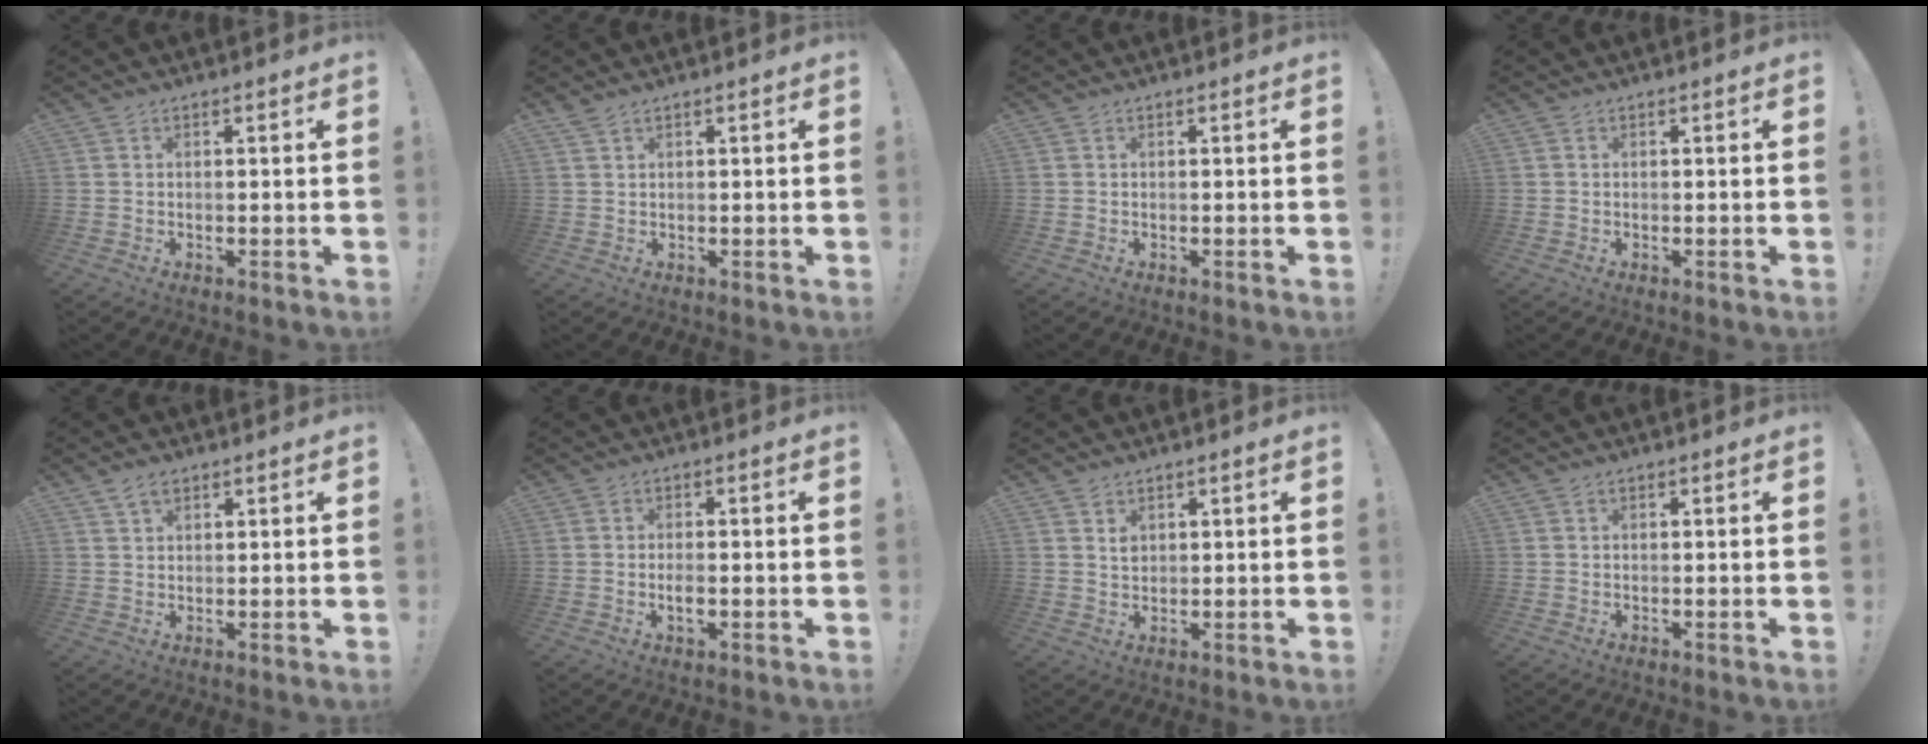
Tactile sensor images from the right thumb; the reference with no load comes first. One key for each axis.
{"total": 1.5, "fx": 1.3, "fy": 0.3, "fz": 0.8, "tx": -0.018, "ty": 0.000, "tz": 0.024}
{"total": 0.0}
{"total": 0.0}
{"total": 2.9, "fx": 1.9, "fy": 1.7, "fz": 1.4, "tx": -0.028, "ty": -0.002, "tz": 0.036}
{"total": 2.5, "fx": -0.8, "fy": 0.9, "fz": 2.3, "tx": -0.031, "ty": -0.001, "tz": -0.014}
{"total": 2.3, "fx": 1.5, "fy": 1.5, "fz": 0.7, "tx": 0.001, "ty": -0.013, "tz": 0.025}
{"total": 0.0}